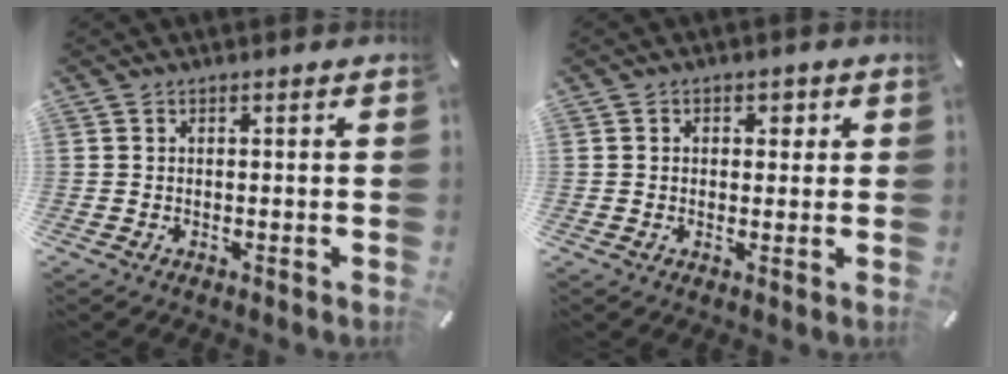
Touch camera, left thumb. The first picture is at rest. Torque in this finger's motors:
{"motor_torque": [-0.09, -0.12, 0.15, 0.24, -0.01]}